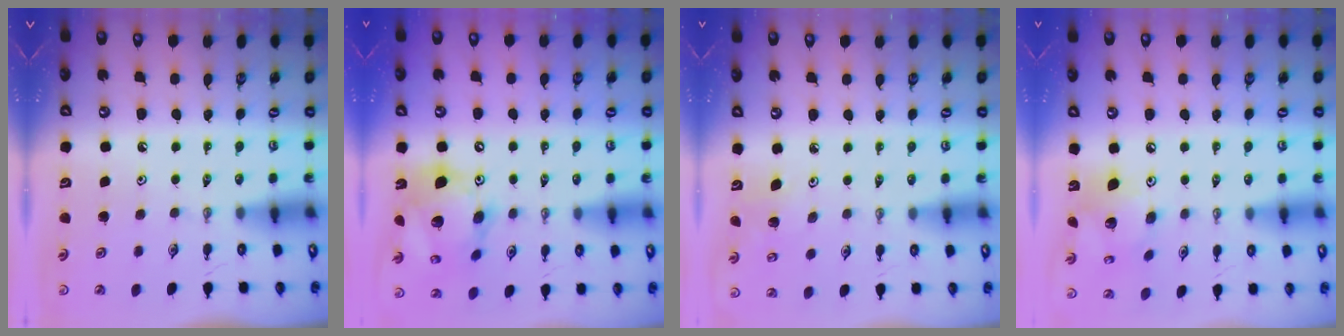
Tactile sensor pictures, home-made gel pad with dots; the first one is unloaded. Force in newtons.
{"total": 17.3, "press": 17.1, "slide": 2.6}
{"total": 3.9, "press": 3.9, "slide": 0.3}
{"total": 13.4, "press": 13.4, "slide": 1.2}